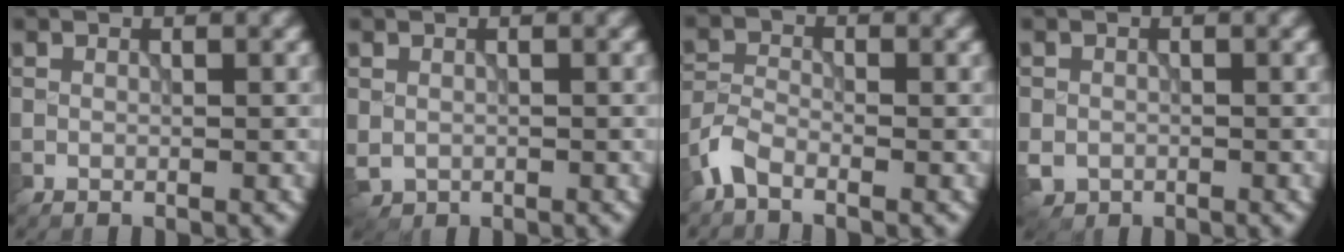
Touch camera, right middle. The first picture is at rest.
{"total": 1.2, "force": [-0.2, 1.1, 0.5], "torque": [-0.012, -0.007, -0.001]}
{"total": 2.5, "force": [-1.8, 1.0, 1.4], "torque": [-0.033, 0.003, -0.049]}
{"total": 2.2, "force": [-0.8, 1.8, 0.8], "torque": [-0.017, -0.009, -0.019]}